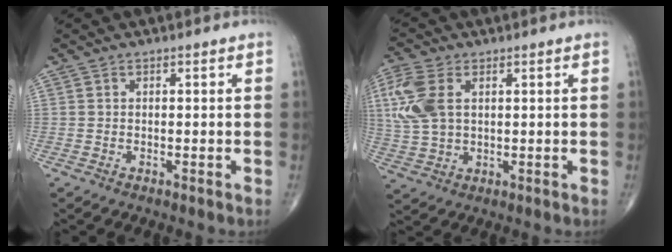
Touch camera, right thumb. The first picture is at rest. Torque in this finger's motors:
{"motor_torque": [0.20, 0.23, 0.69, 0.71, 0.21]}